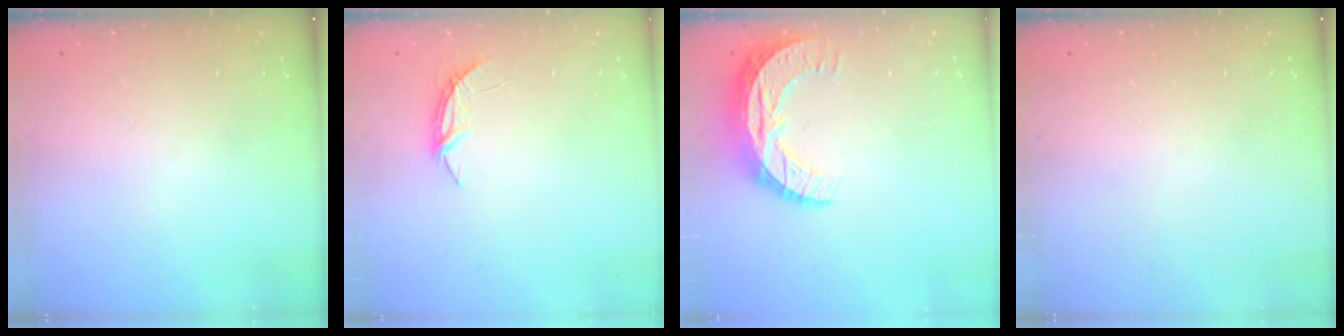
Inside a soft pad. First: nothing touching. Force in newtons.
{"total": 4.4, "press": 4.3, "slide": 0.4}
{"total": 10.7, "press": 10.7, "slide": 0.8}
{"total": 0.0}